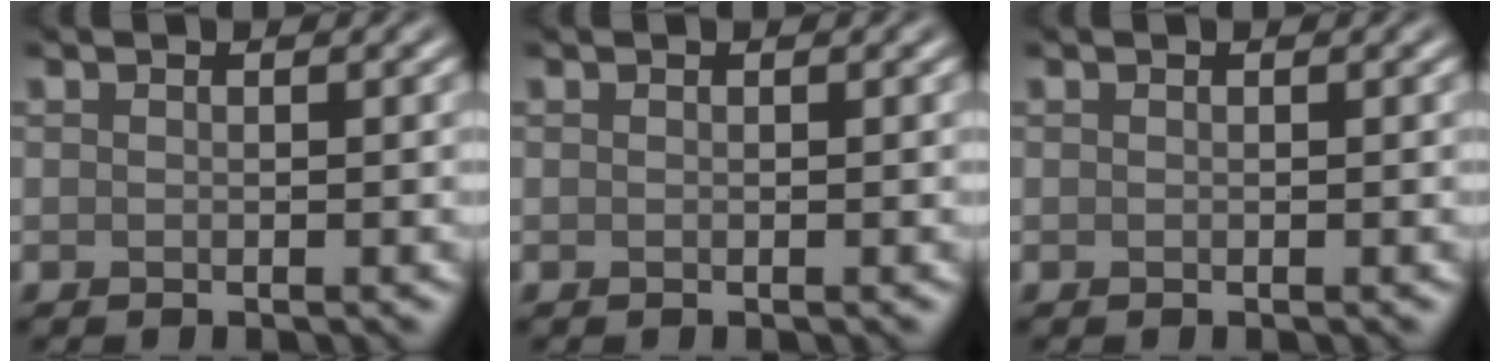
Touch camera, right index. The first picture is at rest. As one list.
[{"total": 0.0}, {"total": 0.0}]